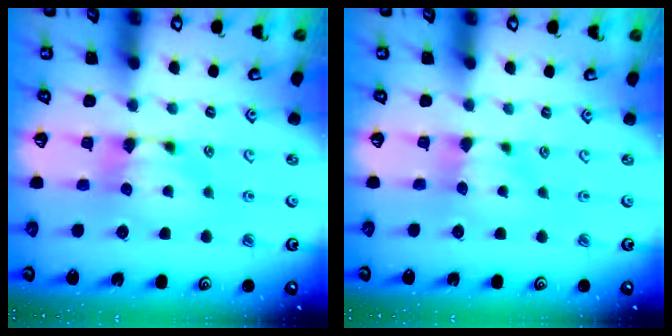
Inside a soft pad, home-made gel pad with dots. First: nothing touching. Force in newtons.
{"total": 0.9, "press": 0.8, "slide": 0.5}